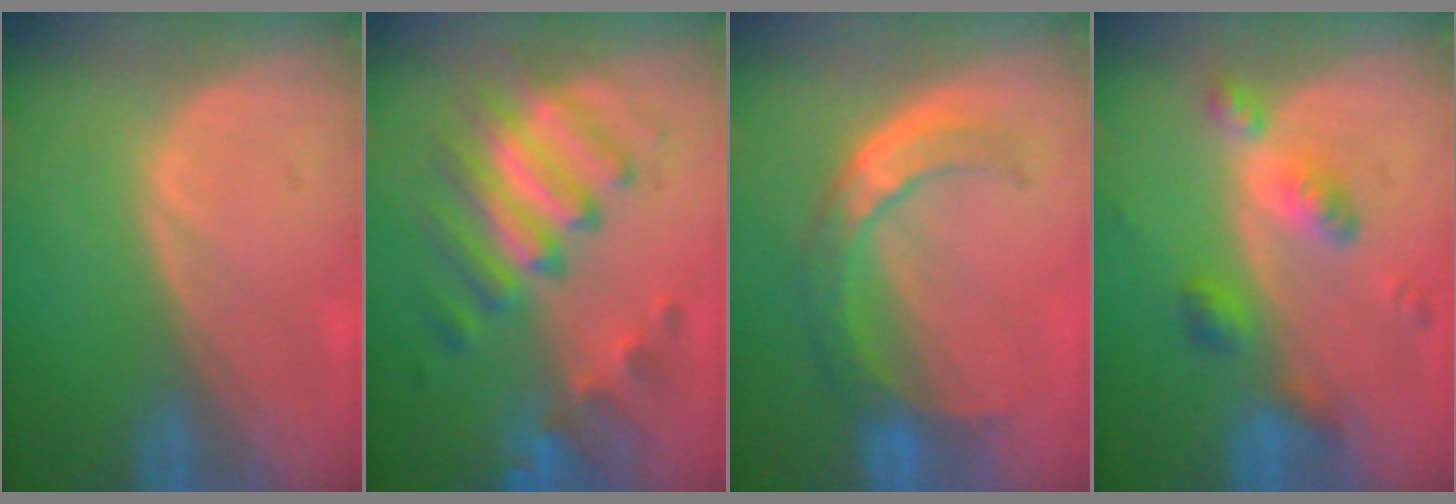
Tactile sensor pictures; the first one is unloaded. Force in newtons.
{"total": 8.6, "press": 8.6, "slide": 0.3}
{"total": 7.0, "press": 6.3, "slide": 3.1}
{"total": 6.0, "press": 5.3, "slide": 2.8}